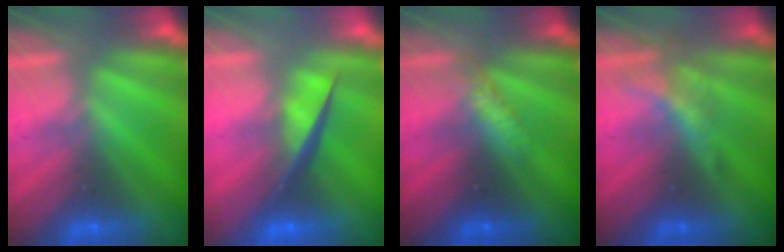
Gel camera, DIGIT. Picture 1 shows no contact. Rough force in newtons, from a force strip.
{"total": 4.6}
{"total": 3.1}
{"total": 2.1}